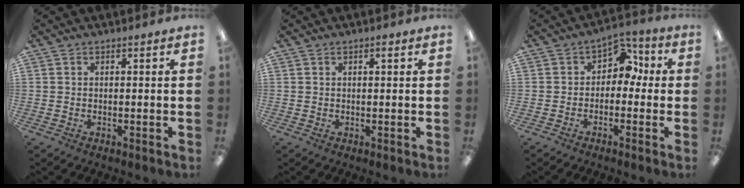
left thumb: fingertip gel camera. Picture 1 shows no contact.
{"total": 1.3, "force": [0.7, 0.6, 1.0], "torque": [-0.013, 0.000, 0.009]}
{"total": 5.8, "force": [1.0, 4.7, 3.3], "torque": [-0.048, 0.006, 0.014]}